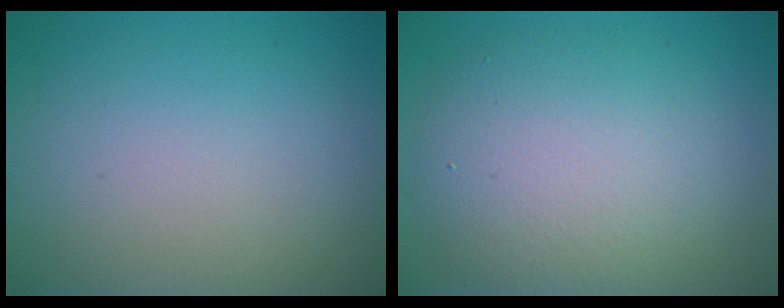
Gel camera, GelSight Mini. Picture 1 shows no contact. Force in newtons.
{"total": 7.6, "press": 7.6, "slide": 0.4}